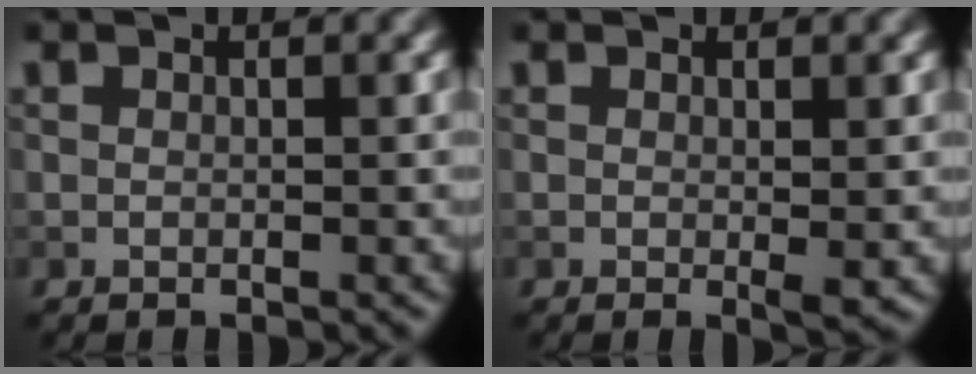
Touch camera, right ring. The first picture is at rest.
{"total": 1.3, "force": [0.0, 0.1, 1.3], "torque": [-0.020, 0.000, 0.003]}